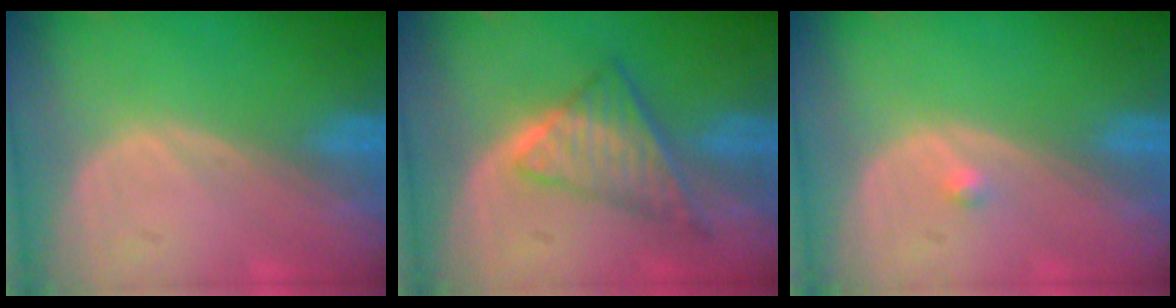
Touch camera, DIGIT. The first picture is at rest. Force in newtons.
{"total": 7.0, "press": 6.1, "slide": 3.5}
{"total": 0.8, "press": 0.6, "slide": 0.4}